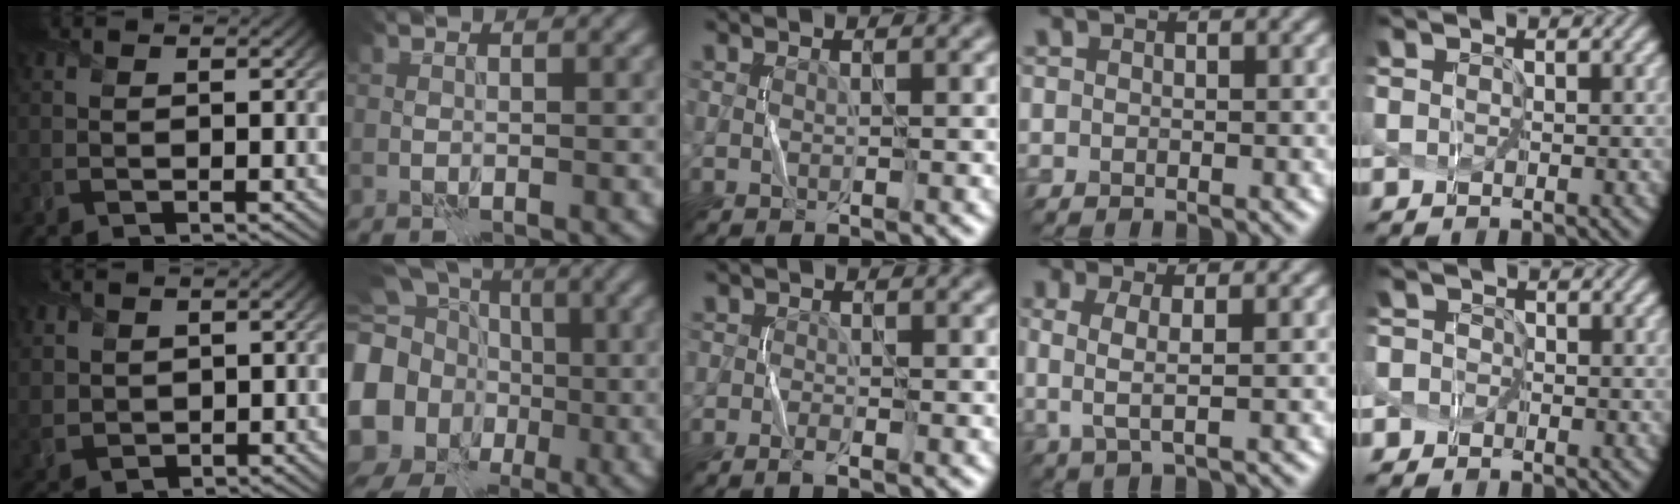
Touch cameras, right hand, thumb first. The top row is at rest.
{"thumb": {"total": 2.9, "force": [1.7, 2.2, 0.6], "torque": [-0.030, -0.003, 0.041]}, "index": {"total": 18.7, "force": [-1.9, 17.0, 7.6], "torque": [-0.191, -0.006, -0.073]}, "middle": {"total": 1.0, "force": [-0.6, 0.5, 0.7], "torque": [-0.012, 0.000, -0.014]}, "ring": {"total": 2.7, "force": [0.3, 0.8, 2.5], "torque": [-0.058, -0.004, 0.007]}, "little": {"total": 1.8, "force": [-1.0, 1.5, 0.1], "torque": [0.007, 0.013, -0.031]}}